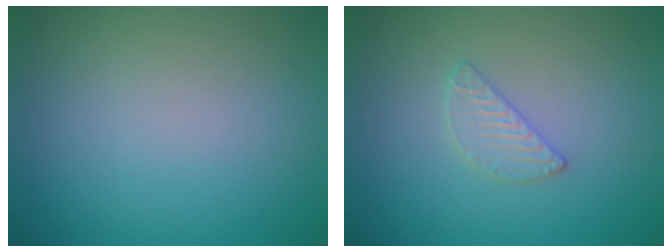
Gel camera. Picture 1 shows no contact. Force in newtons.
{"total": 1.9, "press": 1.8, "slide": 0.2}